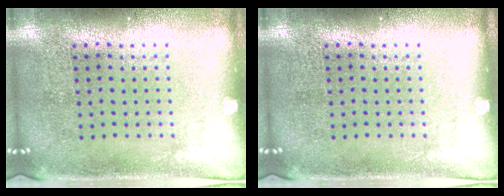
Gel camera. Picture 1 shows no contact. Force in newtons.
{"total": 0.0}